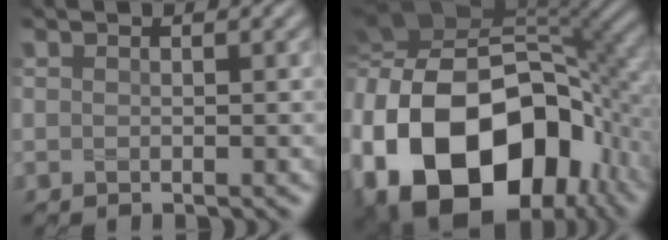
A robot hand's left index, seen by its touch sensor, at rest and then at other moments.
{"total": 20.2, "force": [-5.2, 14.0, 13.6], "torque": [-0.290, -0.032, -0.082]}